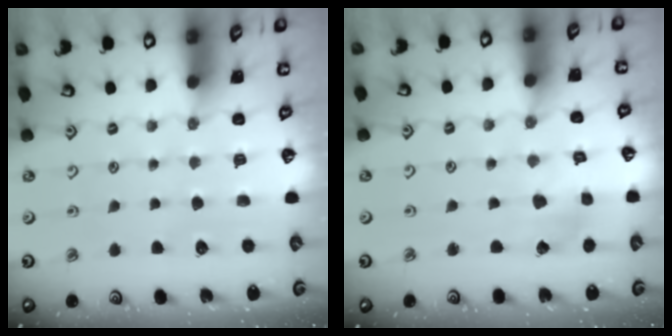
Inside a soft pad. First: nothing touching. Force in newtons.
{"total": 2.8, "press": 2.8, "slide": 0.3}